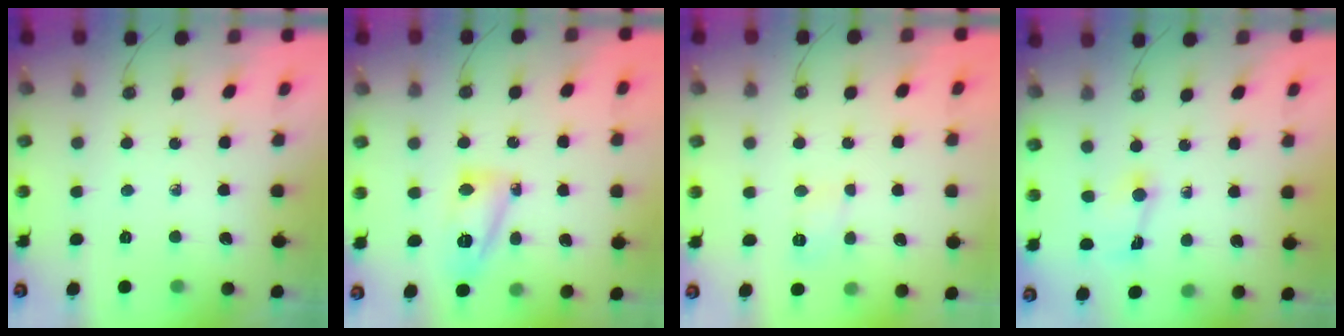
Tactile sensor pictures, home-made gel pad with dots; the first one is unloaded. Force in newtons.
{"total": 11.9, "press": 11.8, "slide": 1.2}
{"total": 3.9, "press": 3.9, "slide": 0.3}
{"total": 2.1, "press": 2.0, "slide": 0.6}